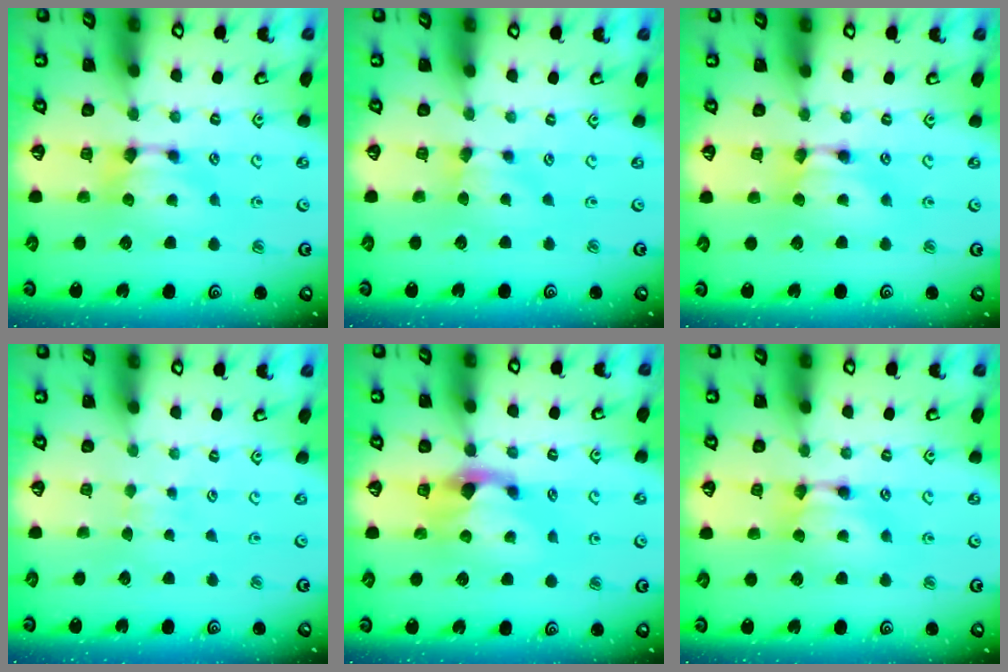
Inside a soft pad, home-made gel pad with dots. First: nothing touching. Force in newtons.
{"total": 1.2, "press": 1.1, "slide": 0.4}
{"total": 1.5, "press": 1.5, "slide": 0.2}
{"total": 3.1, "press": 3.1, "slide": 0.4}
{"total": 2.1, "press": 1.7, "slide": 1.2}
{"total": 1.7, "press": 1.7, "slide": 0.2}